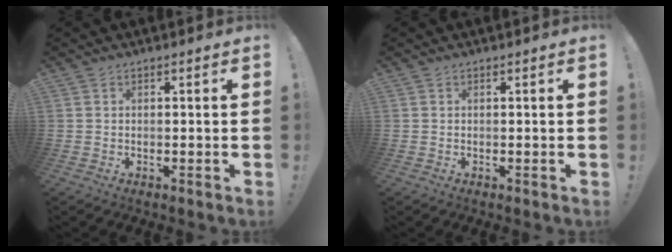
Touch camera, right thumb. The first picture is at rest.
{"total": 0.0}